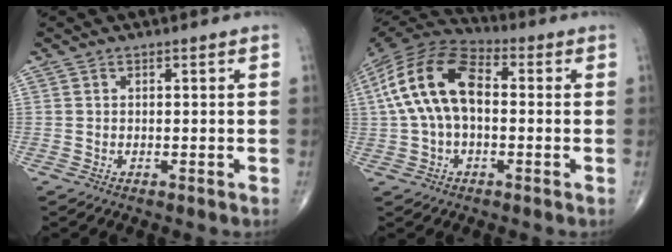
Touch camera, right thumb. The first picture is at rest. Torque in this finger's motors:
{"motor_torque": [1.88, 1.91, 1.21, 0.54, 0.31]}